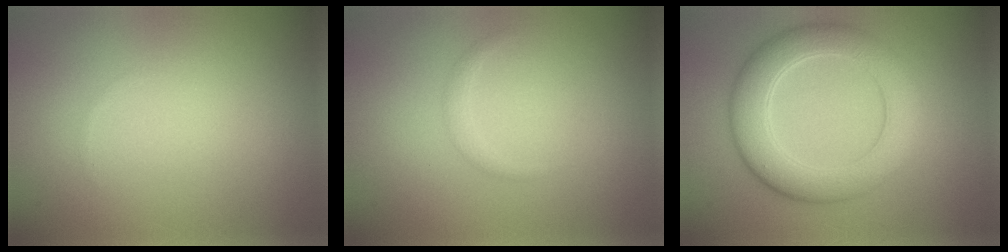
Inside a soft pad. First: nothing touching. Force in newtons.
{"total": 0.8, "press": 0.8, "slide": 0.0}
{"total": 5.0, "press": 5.0, "slide": 0.4}